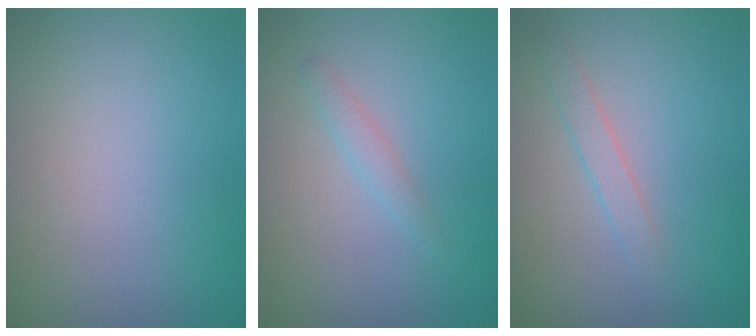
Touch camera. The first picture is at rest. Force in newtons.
{"total": 1.2, "press": 1.2, "slide": 0.0}
{"total": 1.2, "press": 1.2, "slide": 0.1}